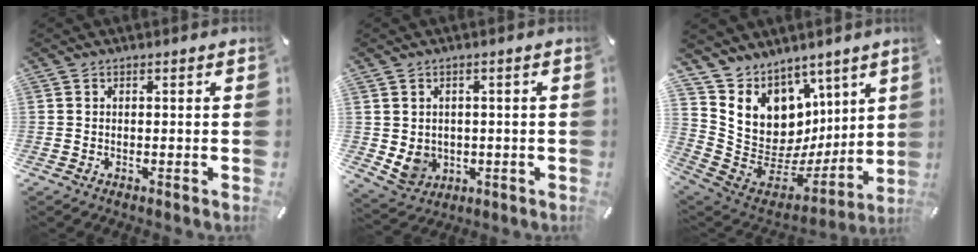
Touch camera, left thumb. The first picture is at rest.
{"total": 5.7, "force": [0.1, 5.5, 1.6], "torque": [-0.042, -0.004, 0.002]}
{"total": 10.3, "force": [4.2, 9.4, 0.6], "torque": [-0.013, -0.092, 0.097]}